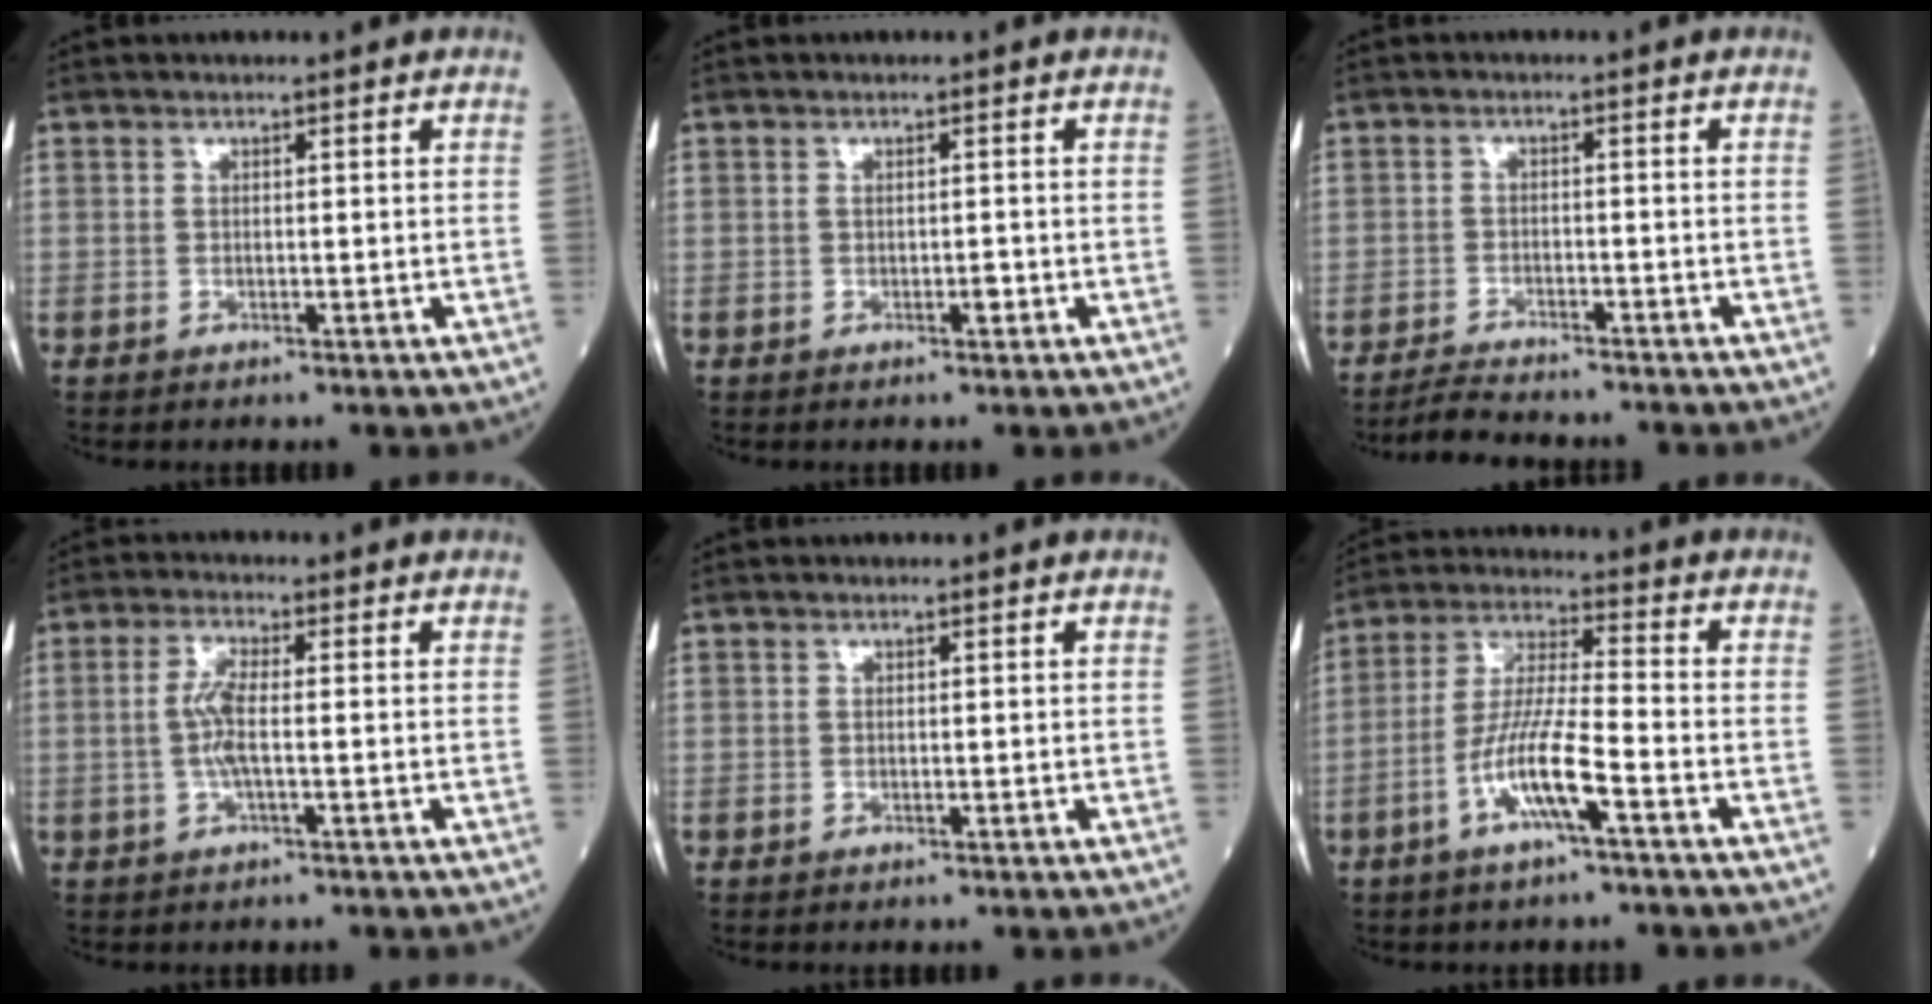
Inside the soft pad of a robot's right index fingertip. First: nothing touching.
{"total": 1.2, "force": [-0.3, 0.3, 1.2], "torque": [-0.021, -0.001, -0.004]}
{"total": 6.6, "force": [-6.2, 0.5, 2.1], "torque": [-0.035, -0.016, -0.102]}
{"total": 4.1, "force": [-0.3, 0.4, 4.1], "torque": [-0.093, 0.000, -0.009]}
{"total": 0.0}
{"total": 9.5, "force": [-4.1, 0.5, 8.6], "torque": [-0.174, 0.000, -0.082]}